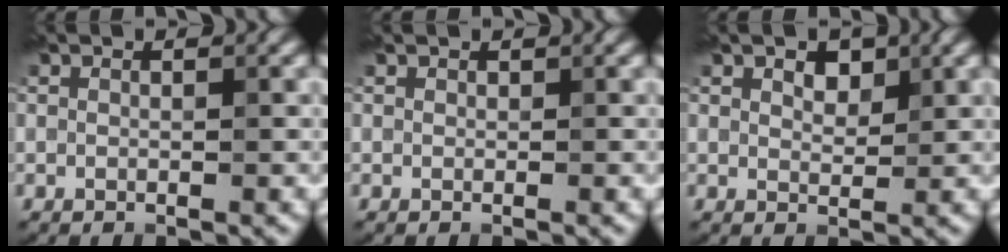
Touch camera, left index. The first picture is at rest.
{"total": 1.2, "force": [0.2, -0.6, -0.9], "torque": [0.001, -0.001, 0.018]}
{"total": 0.7, "force": [0.5, -0.1, -0.5], "torque": [-0.018, -0.006, 0.038]}